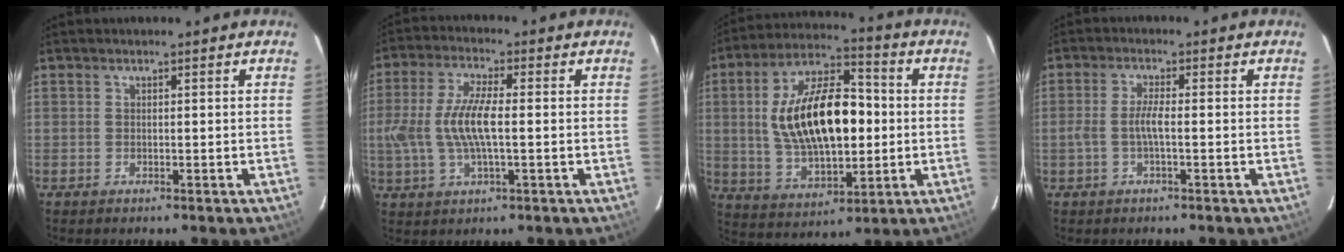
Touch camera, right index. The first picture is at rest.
{"total": 10.4, "force": [-0.5, 3.1, 9.9], "torque": [-0.204, 0.001, -0.009]}
{"total": 19.9, "force": [0.9, 9.7, 17.4], "torque": [-0.320, 0.019, 0.026]}
{"total": 3.2, "force": [-0.9, 0.2, 3.1], "torque": [-0.066, 0.004, -0.015]}